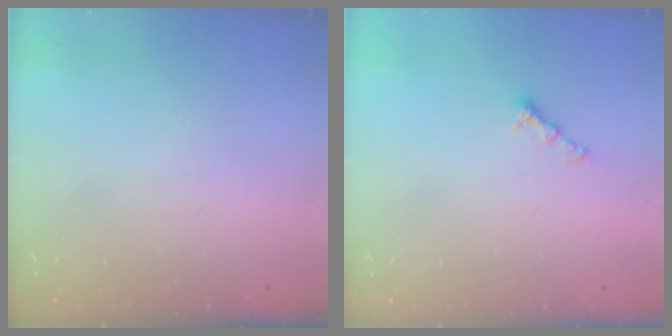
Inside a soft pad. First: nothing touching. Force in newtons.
{"total": 3.9, "press": 3.9, "slide": 0.6}